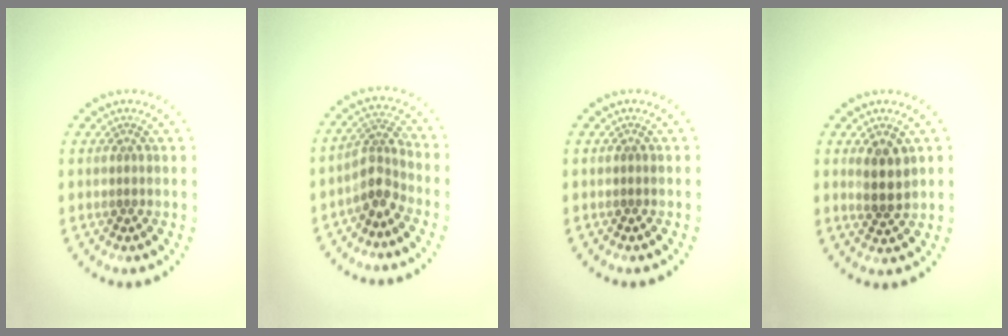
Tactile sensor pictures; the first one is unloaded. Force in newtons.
{"total": 2.8, "press": 2.1, "slide": 1.8}
{"total": 0.0}
{"total": 2.6, "press": 2.3, "slide": 1.1}